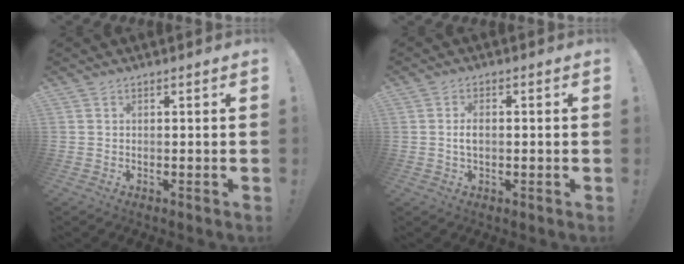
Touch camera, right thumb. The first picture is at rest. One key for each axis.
{"total": 2.8, "fx": 0.0, "fy": 1.3, "fz": 2.5, "tx": -0.039, "ty": 0.004, "tz": -0.002}